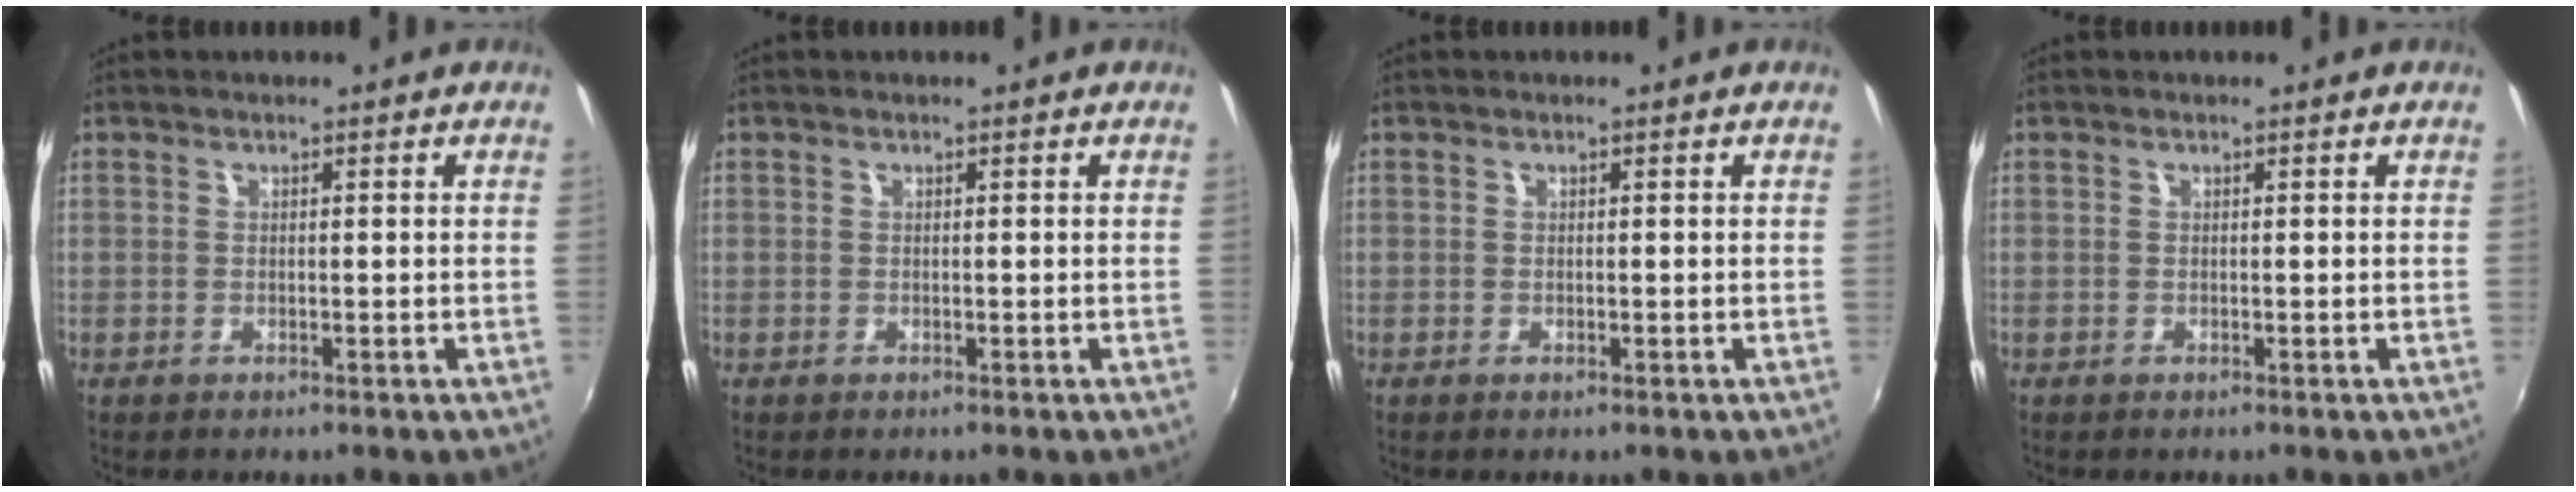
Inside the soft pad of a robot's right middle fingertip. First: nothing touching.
{"total": 0.0}
{"total": 0.0}
{"total": 0.0}